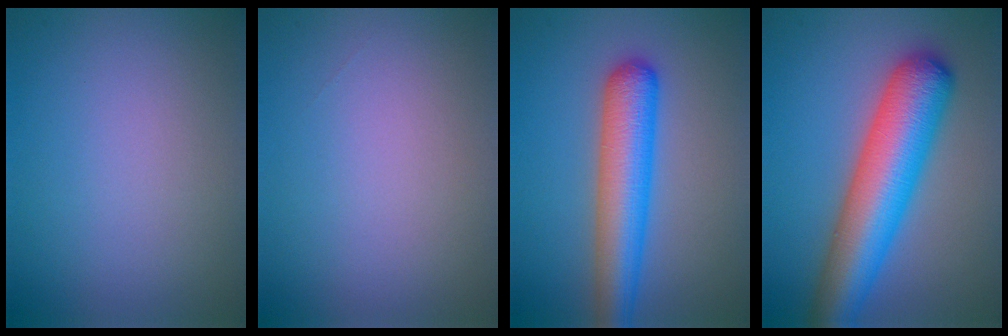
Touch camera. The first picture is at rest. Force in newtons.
{"total": 0.0}
{"total": 6.5, "press": 6.5, "slide": 0.3}
{"total": 9.7, "press": 9.7, "slide": 0.3}